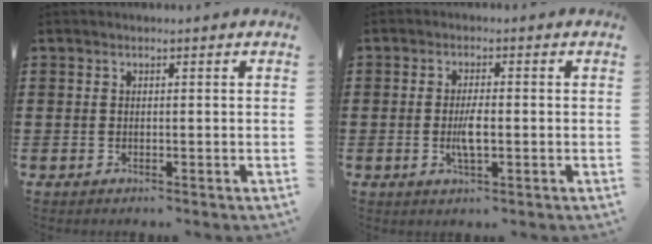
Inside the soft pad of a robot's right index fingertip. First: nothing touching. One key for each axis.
{"total": 4.0, "fx": -0.7, "fy": 1.1, "fz": 3.8, "tx": -0.079, "ty": -0.006, "tz": -0.016}